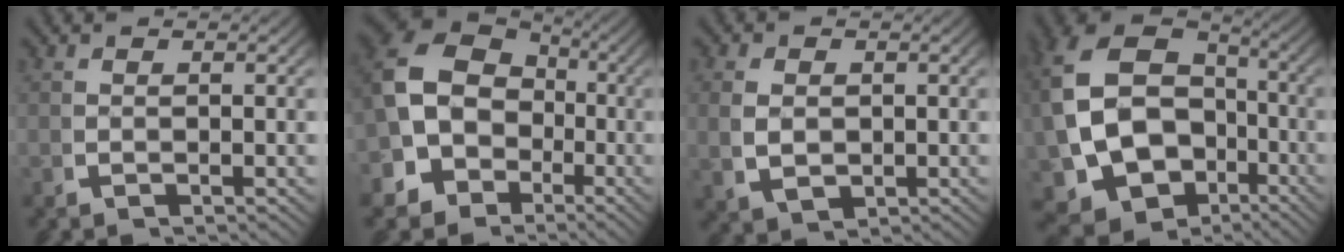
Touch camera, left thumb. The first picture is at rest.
{"total": 11.5, "force": [-0.2, 9.7, 6.1], "torque": [-0.147, -0.035, 0.000]}
{"total": 3.7, "force": [0.0, 2.8, 2.5], "torque": [-0.057, -0.019, 0.017]}
{"total": 18.7, "force": [-2.9, 15.3, 10.5], "torque": [-0.253, -0.074, -0.027]}